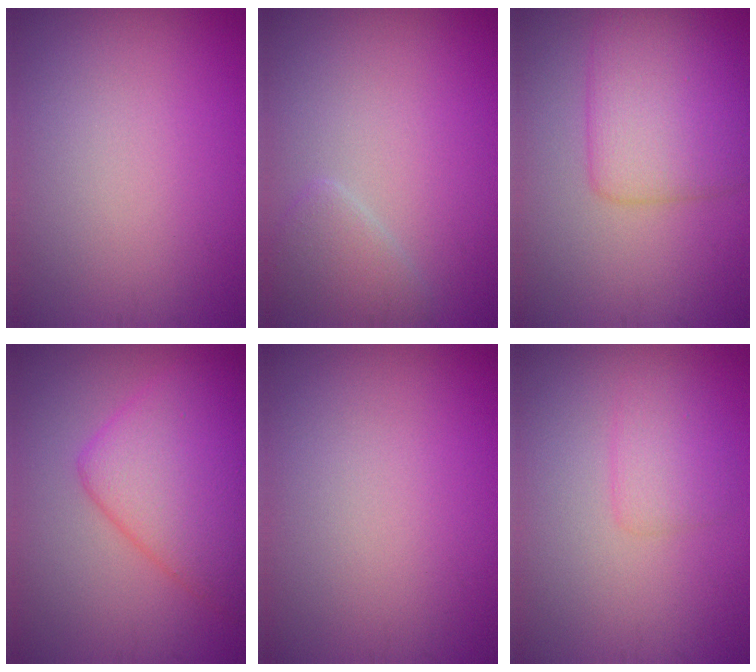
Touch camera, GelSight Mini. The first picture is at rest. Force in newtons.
{"total": 1.8, "press": 1.8, "slide": 0.1}
{"total": 5.2, "press": 5.2, "slide": 0.1}
{"total": 6.7, "press": 6.7, "slide": 0.2}
{"total": 0.0}
{"total": 1.8, "press": 1.8, "slide": 0.0}